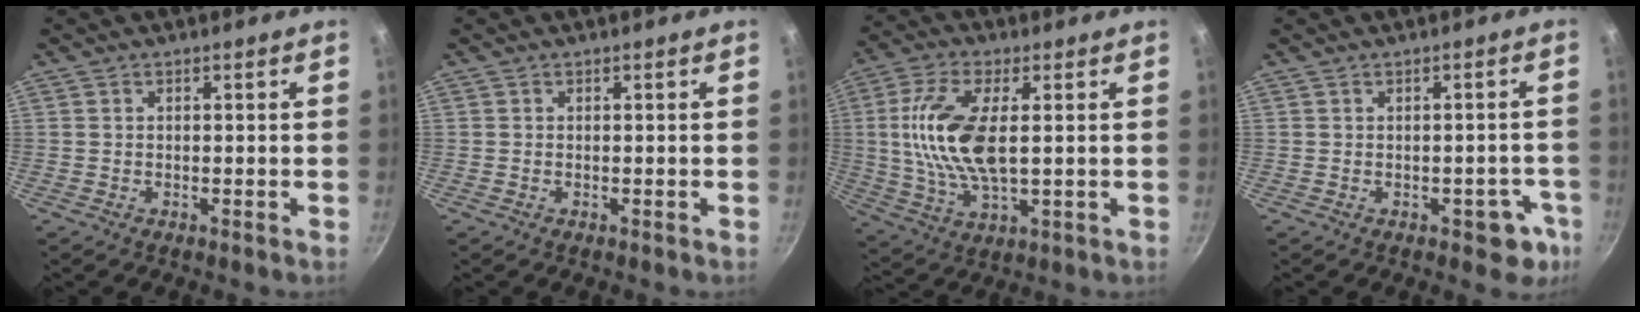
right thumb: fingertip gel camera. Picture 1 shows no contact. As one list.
[{"total": 0.0}, {"total": 14.2, "force": [1.6, 6.1, 12.7], "torque": [-0.256, 0.000, 0.029]}, {"total": 5.2, "force": [-2.1, 3.2, 3.5], "torque": [-0.001, 0.017, -0.019]}]